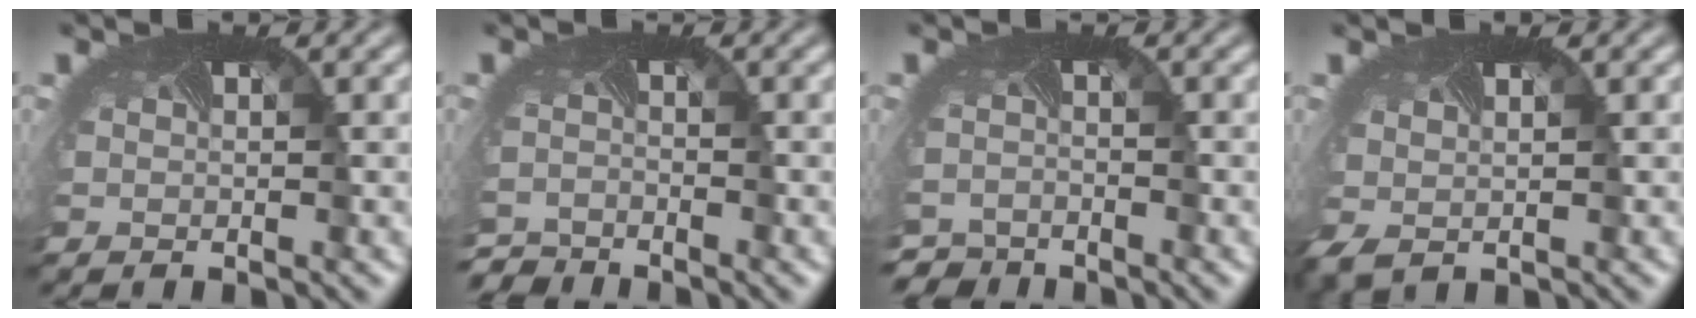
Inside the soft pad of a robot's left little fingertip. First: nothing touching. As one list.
[{"total": 3.2, "force": [-3.2, 0.2, -0.4], "torque": [-0.003, -0.022, -0.064]}, {"total": 3.5, "force": [-3.4, 1.0, 0.0], "torque": [-0.005, -0.026, -0.062]}, {"total": 1.5, "force": [0.0, 0.9, 1.1], "torque": [-0.040, -0.006, 0.009]}]